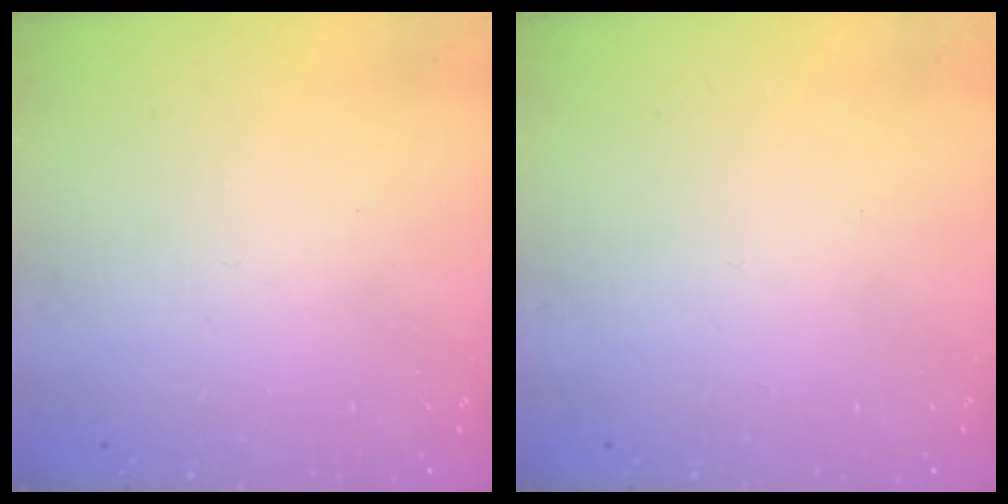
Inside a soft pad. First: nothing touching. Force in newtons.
{"total": 0.0}